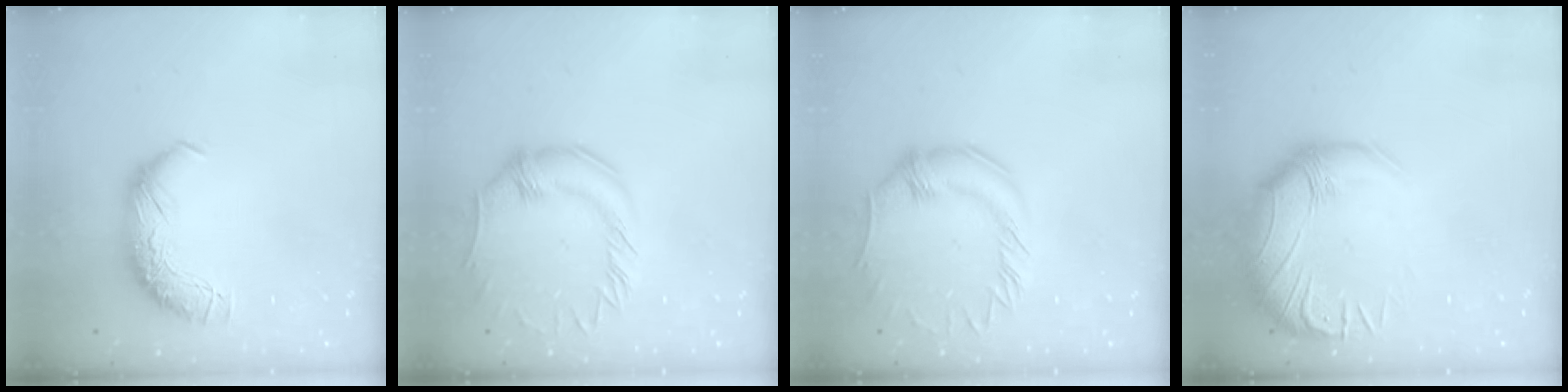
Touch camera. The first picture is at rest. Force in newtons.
{"total": 1.5, "press": 1.3, "slide": 0.6}
{"total": 1.5, "press": 1.3, "slide": 0.6}
{"total": 2.9, "press": 0.4, "slide": 2.9}